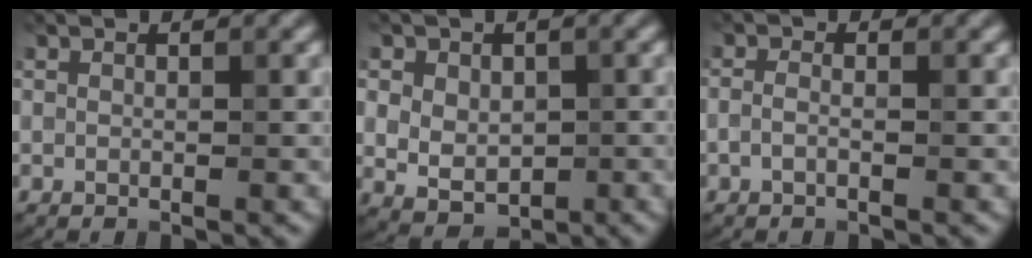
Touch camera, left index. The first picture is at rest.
{"total": 4.0, "force": [0.4, 3.1, 2.5], "torque": [-0.039, -0.006, 0.014]}
{"total": 1.1, "force": [-0.5, 0.4, 0.8], "torque": [-0.022, 0.000, -0.015]}